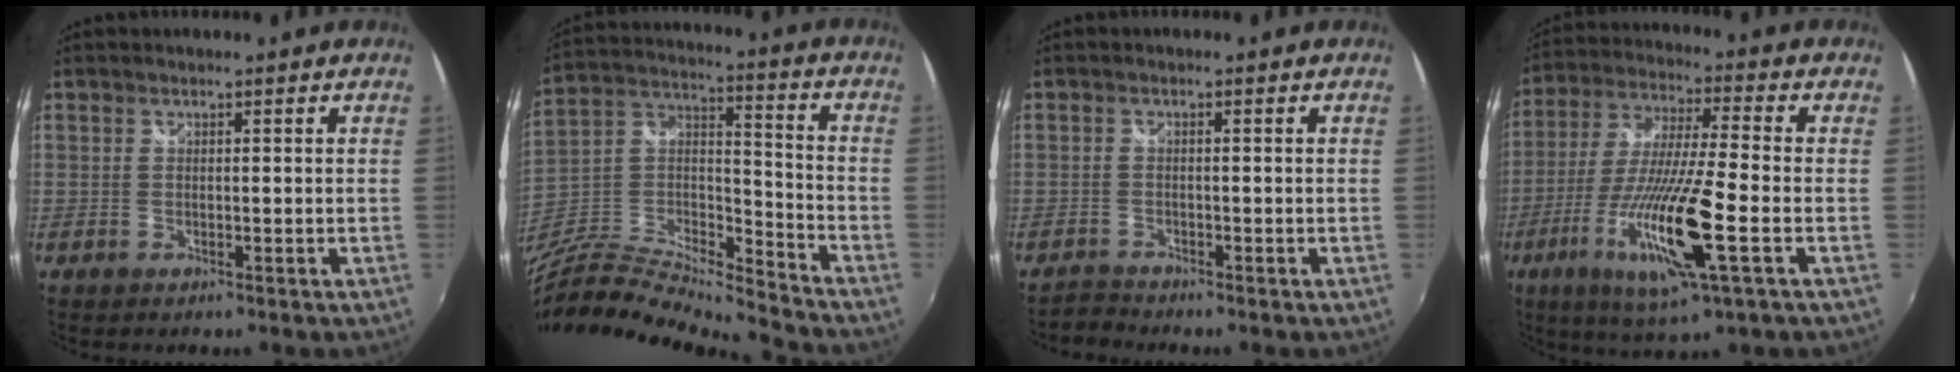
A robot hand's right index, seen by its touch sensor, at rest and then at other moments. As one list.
[{"total": 21.3, "force": [-18.5, 3.0, 10.0], "torque": [-0.207, -0.009, -0.340]}, {"total": 2.1, "force": [-2.0, 0.2, -0.3], "torque": [-0.002, -0.006, -0.041]}, {"total": 18.7, "force": [-6.7, 1.6, 17.3], "torque": [-0.345, -0.038, -0.123]}]